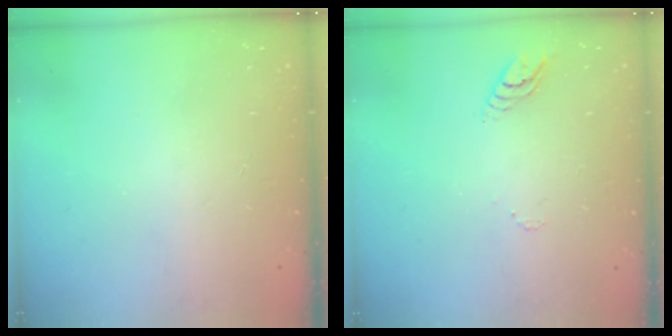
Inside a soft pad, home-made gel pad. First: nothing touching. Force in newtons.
{"total": 3.3, "press": 3.3, "slide": 0.3}